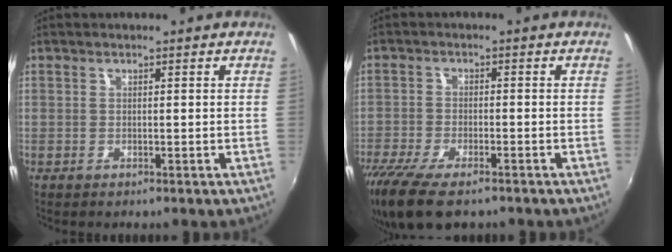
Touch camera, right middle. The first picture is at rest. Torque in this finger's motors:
{"motor_torque": [1.18, -0.96, 0.22, 0.09]}